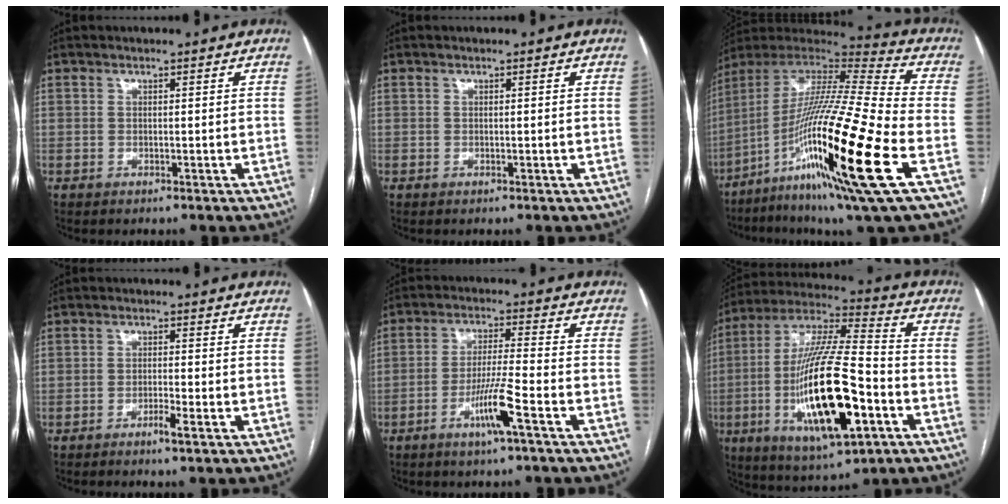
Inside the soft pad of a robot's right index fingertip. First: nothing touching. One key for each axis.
{"total": 0.0}
{"total": 27.4, "fx": -9.2, "fy": 0.5, "fz": 25.8, "tx": -0.472, "ty": -0.048, "tz": -0.169}
{"total": 2.3, "fx": -1.3, "fy": -0.3, "fz": 1.9, "tx": -0.034, "ty": -0.003, "tz": -0.024}
{"total": 7.4, "fx": -3.6, "fy": -0.7, "fz": 6.5, "tx": -0.125, "ty": -0.007, "tz": -0.070}
{"total": 22.0, "fx": -6.2, "fy": 4.6, "fz": 20.6, "tx": -0.421, "ty": -0.021, "tz": -0.103}